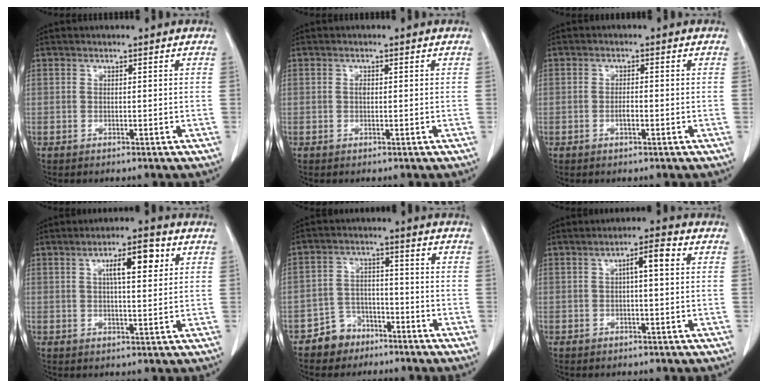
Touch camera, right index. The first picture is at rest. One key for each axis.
{"total": 0.6, "fx": 0.0, "fy": 0.4, "fz": 0.5, "tx": -0.012, "ty": 0.001, "tz": -0.002}
{"total": 1.6, "fx": -0.6, "fy": 0.5, "fz": 1.4, "tx": -0.027, "ty": 0.002, "tz": -0.012}
{"total": 6.6, "fx": 2.4, "fy": 1.5, "fz": 5.9, "tx": -0.097, "ty": 0.010, "tz": 0.037}
{"total": 5.7, "fx": -3.9, "fy": 4.1, "fz": 0.3, "tx": 0.005, "ty": 0.013, "tz": -0.066}
{"total": 3.9, "fx": 0.8, "fy": 0.5, "fz": 3.8, "tx": -0.062, "ty": 0.011, "tz": 0.009}